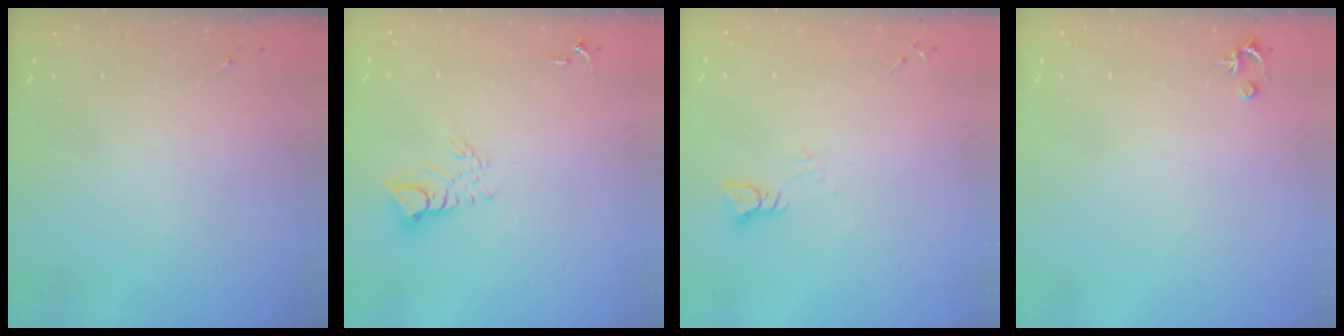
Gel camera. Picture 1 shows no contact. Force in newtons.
{"total": 8.6, "press": 8.6, "slide": 0.8}
{"total": 3.8, "press": 3.8, "slide": 0.4}
{"total": 2.5, "press": 2.5, "slide": 0.2}